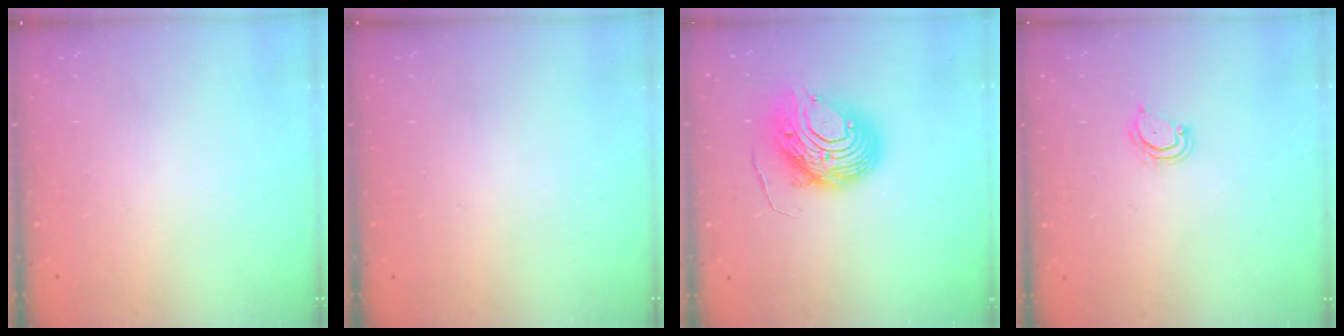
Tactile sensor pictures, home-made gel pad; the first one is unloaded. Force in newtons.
{"total": 0.0}
{"total": 12.8, "press": 12.7, "slide": 1.3}
{"total": 4.1, "press": 4.1, "slide": 0.3}